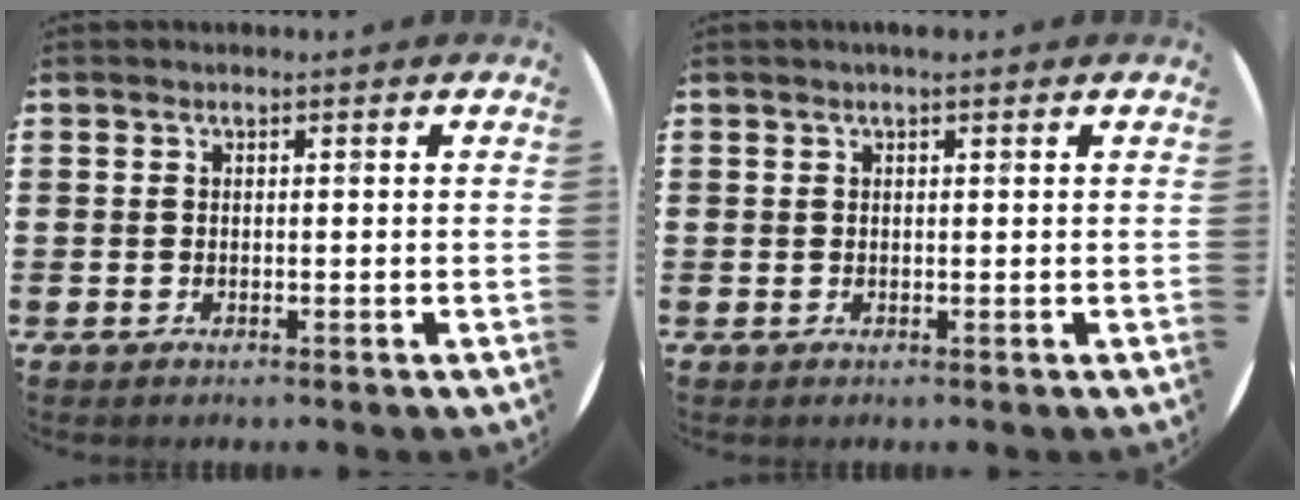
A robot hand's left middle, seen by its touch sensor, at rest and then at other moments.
{"total": 0.7, "force": [0.6, 0.1, 0.4], "torque": [-0.008, 0.001, 0.011]}